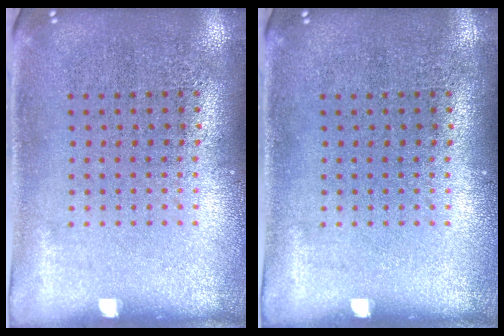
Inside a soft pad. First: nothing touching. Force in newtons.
{"total": 0.0}